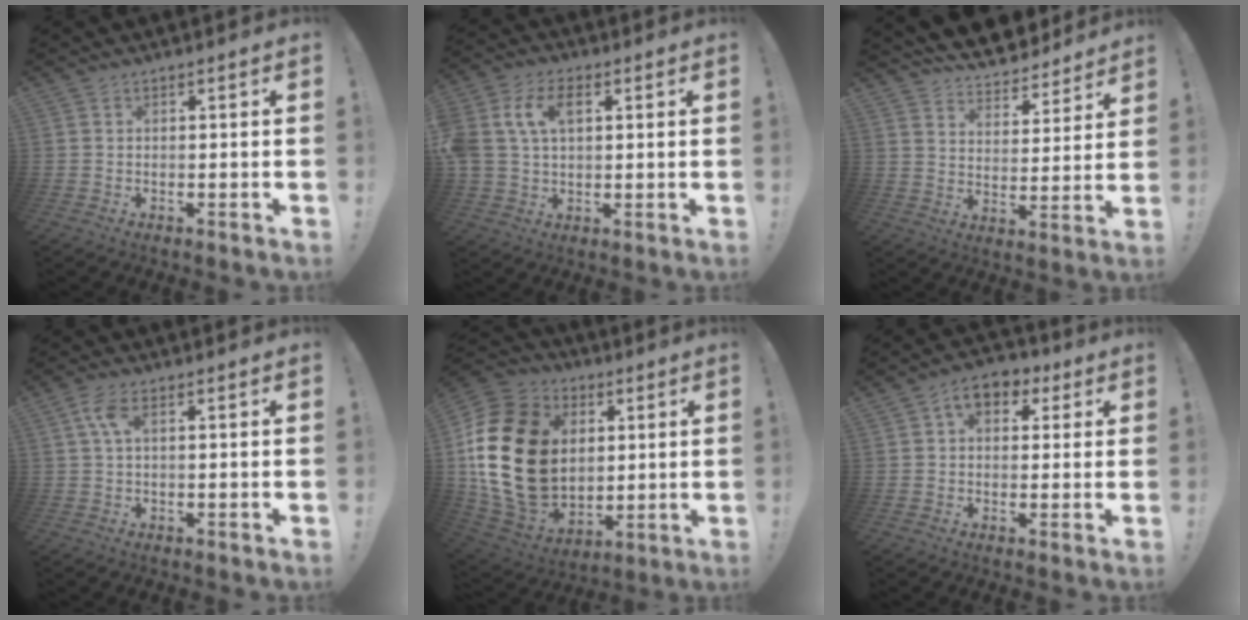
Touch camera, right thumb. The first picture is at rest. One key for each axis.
{"total": 11.4, "fx": 3.2, "fy": 7.8, "fz": 7.7, "tx": -0.176, "ty": 0.010, "tz": 0.060}
{"total": 9.0, "fx": 8.3, "fy": 3.1, "fz": 1.7, "tx": -0.030, "ty": -0.070, "tz": 0.149}
{"total": 4.8, "fx": 1.6, "fy": 2.1, "fz": 4.0, "tx": -0.081, "ty": 0.006, "tz": 0.029}
{"total": 26.4, "fx": 3.1, "fy": 19.1, "fz": 17.9, "tx": -0.354, "ty": -0.005, "tz": 0.079}
{"total": 7.6, "fx": 2.8, "fy": 5.3, "fz": 4.7, "tx": -0.066, "ty": -0.003, "tz": 0.049}